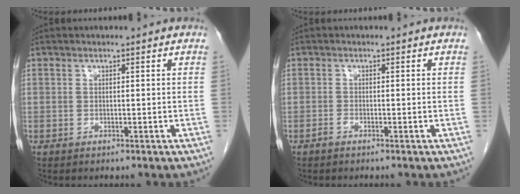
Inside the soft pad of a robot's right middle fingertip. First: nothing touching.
{"total": 0.6, "force": [-0.5, 0.1, 0.3], "torque": [-0.008, -0.001, -0.009]}